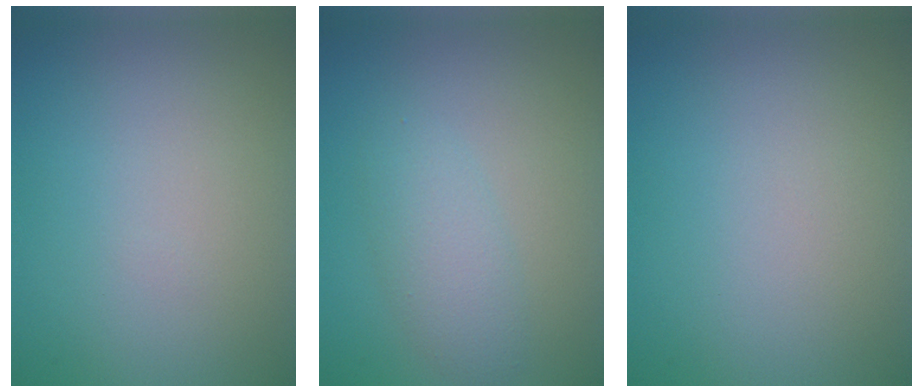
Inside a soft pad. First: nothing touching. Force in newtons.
{"total": 2.7, "press": 2.7, "slide": 0.1}
{"total": 0.0}